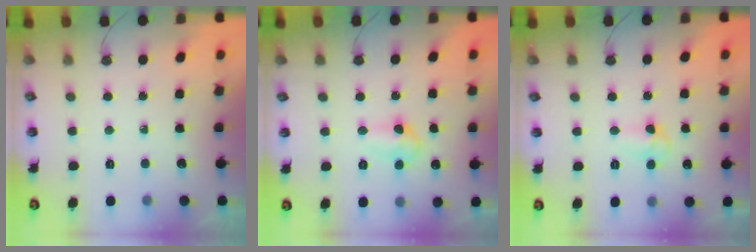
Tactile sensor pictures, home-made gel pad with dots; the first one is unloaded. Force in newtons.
{"total": 7.7, "press": 6.6, "slide": 3.8}
{"total": 5.0, "press": 4.9, "slide": 0.7}